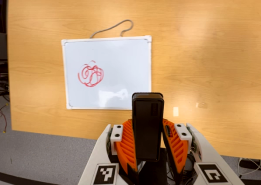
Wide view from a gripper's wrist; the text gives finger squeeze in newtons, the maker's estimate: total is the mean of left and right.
{"total": 4.4, "left": 2.8, "right": 6.0}